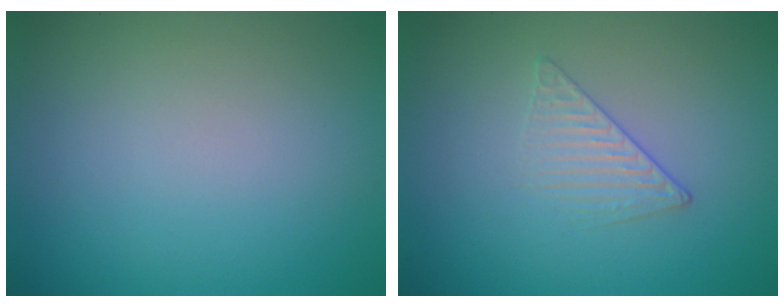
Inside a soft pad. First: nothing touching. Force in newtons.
{"total": 1.5, "press": 0.7, "slide": 1.3}